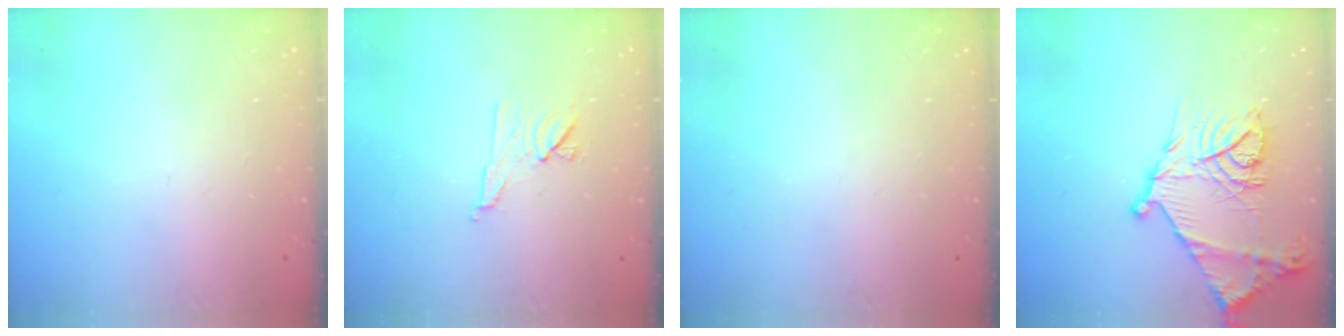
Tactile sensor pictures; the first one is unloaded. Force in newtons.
{"total": 7.5, "press": 7.4, "slide": 1.3}
{"total": 0.0}
{"total": 18.7, "press": 18.6, "slide": 1.4}